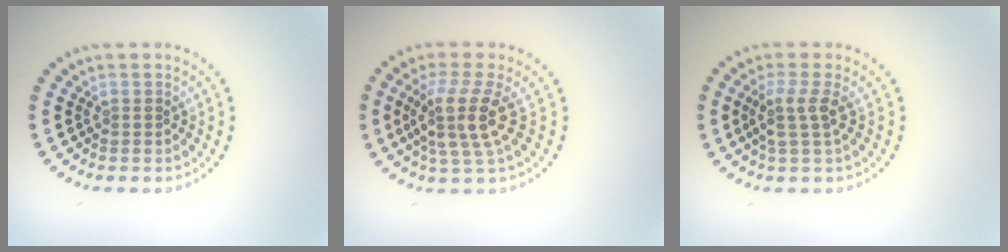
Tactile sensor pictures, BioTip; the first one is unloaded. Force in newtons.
{"total": 4.1, "press": 3.1, "slide": 2.6}
{"total": 2.5, "press": 2.0, "slide": 1.6}